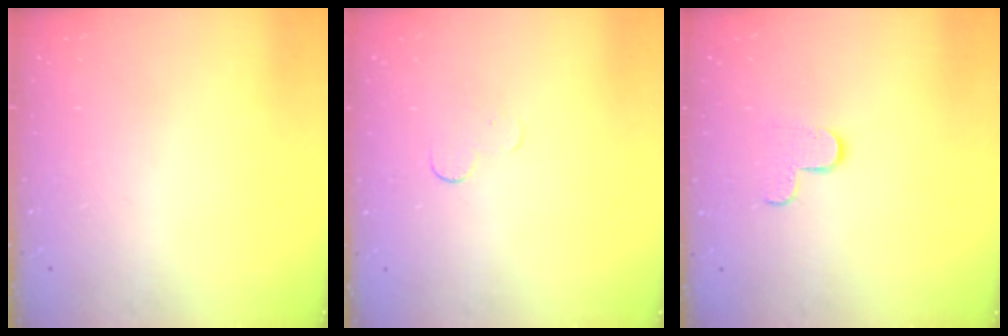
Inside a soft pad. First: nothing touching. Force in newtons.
{"total": 2.9, "press": 2.9, "slide": 0.3}
{"total": 5.7, "press": 5.7, "slide": 0.5}